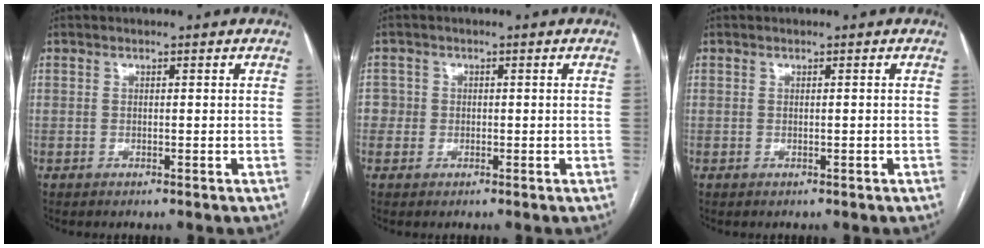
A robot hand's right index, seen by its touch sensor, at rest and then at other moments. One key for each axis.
{"total": 2.3, "fx": -0.1, "fy": 2.3, "fz": 0.0, "tx": 0.015, "ty": 0.012, "tz": -0.004}
{"total": 0.0}